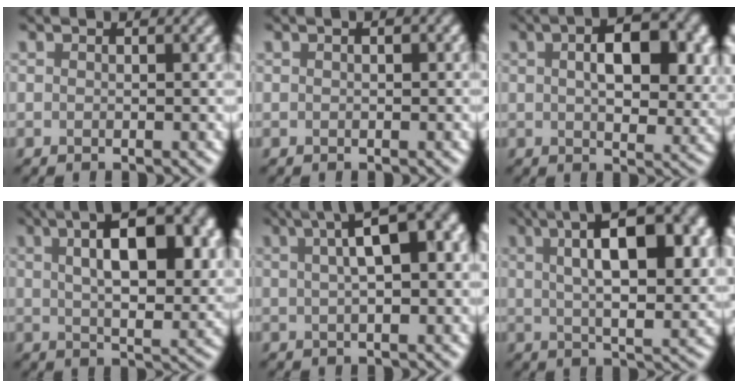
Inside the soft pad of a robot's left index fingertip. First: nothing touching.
{"total": 1.0, "force": [0.3, 0.4, 0.8], "torque": [-0.013, 0.000, 0.003]}
{"total": 8.0, "force": [1.8, 4.2, 6.6], "torque": [-0.089, 0.005, 0.026]}
{"total": 10.2, "force": [3.1, 4.2, 8.7], "torque": [-0.120, 0.005, 0.046]}
{"total": 11.3, "force": [3.2, 4.5, 9.9], "torque": [-0.100, 0.045, 0.026]}
{"total": 11.4, "force": [3.6, 4.1, 10.0], "torque": [-0.140, 0.007, 0.052]}